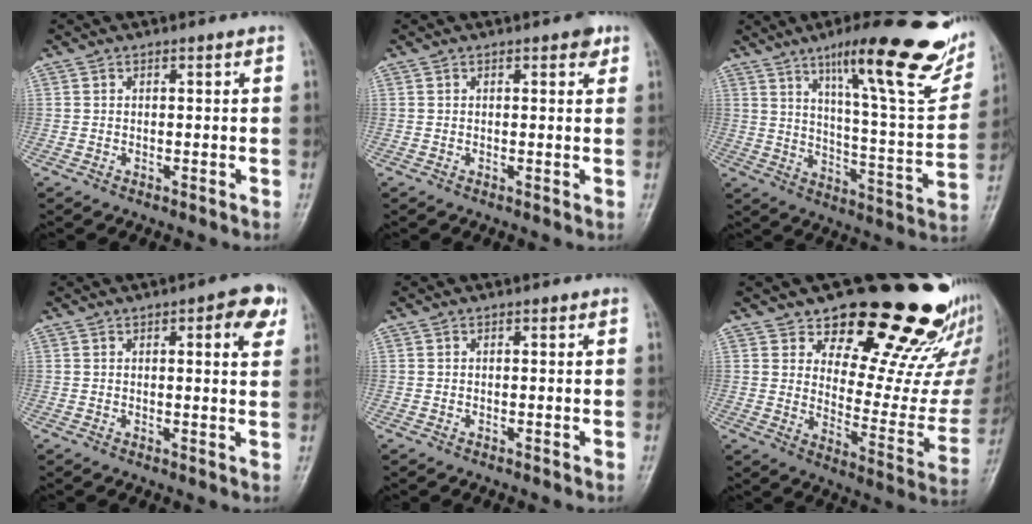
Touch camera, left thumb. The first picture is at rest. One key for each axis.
{"total": 1.9, "fx": 1.0, "fy": 1.0, "fz": 1.3, "tx": -0.006, "ty": -0.002, "tz": 0.010}
{"total": 24.9, "fx": 14.5, "fy": 5.1, "fz": 19.6, "tx": -0.245, "ty": -0.049, "tz": 0.217}
{"total": 6.0, "fx": 2.6, "fy": 2.0, "fz": 5.1, "tx": -0.046, "ty": -0.005, "tz": 0.024}
{"total": 0.0}
{"total": 23.8, "fx": 18.5, "fy": 8.9, "fz": 11.9, "tx": -0.106, "ty": -0.136, "tz": 0.246}